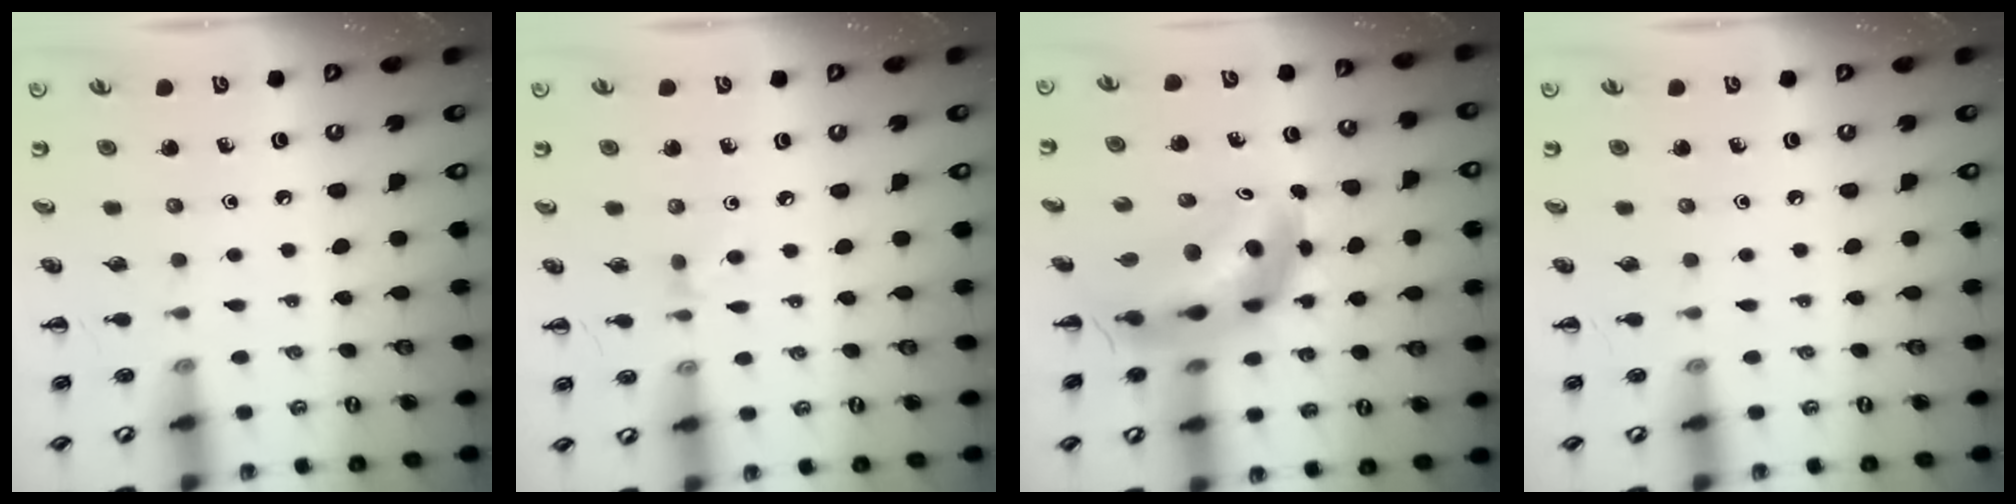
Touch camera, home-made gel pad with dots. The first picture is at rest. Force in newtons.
{"total": 3.8, "press": 3.6, "slide": 1.2}
{"total": 9.7, "press": 9.2, "slide": 3.2}
{"total": 0.0}